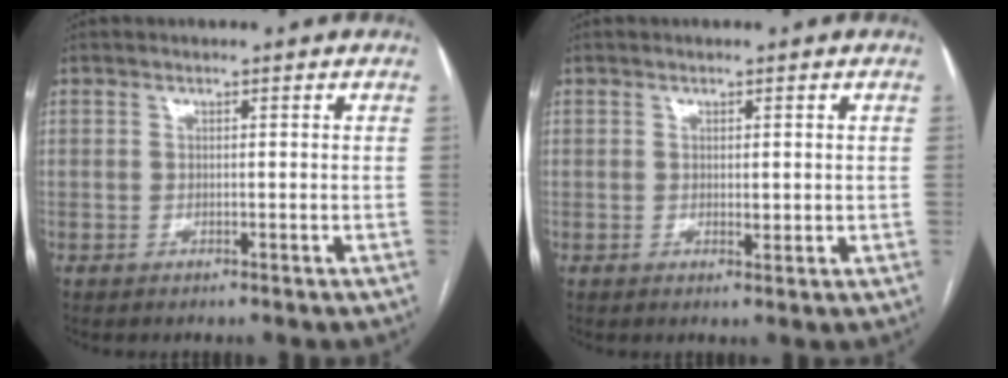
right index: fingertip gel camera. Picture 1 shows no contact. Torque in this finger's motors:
{"motor_torque": [0.44, 0.54, 0.00, 0.01]}